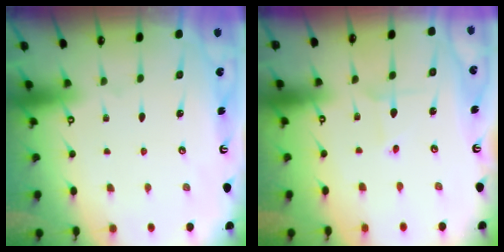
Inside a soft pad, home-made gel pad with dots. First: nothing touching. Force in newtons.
{"total": 1.8, "press": 1.8, "slide": 0.1}